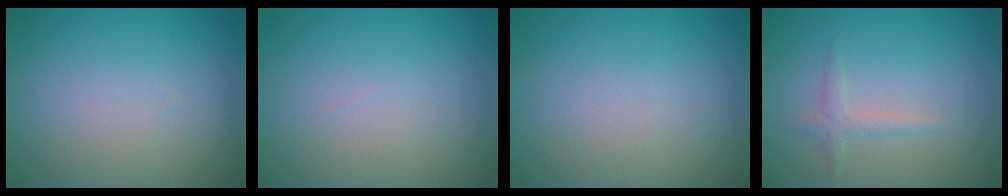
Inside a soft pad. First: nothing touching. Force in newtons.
{"total": 0.0}
{"total": 0.0}
{"total": 1.3, "press": 1.3, "slide": 0.1}